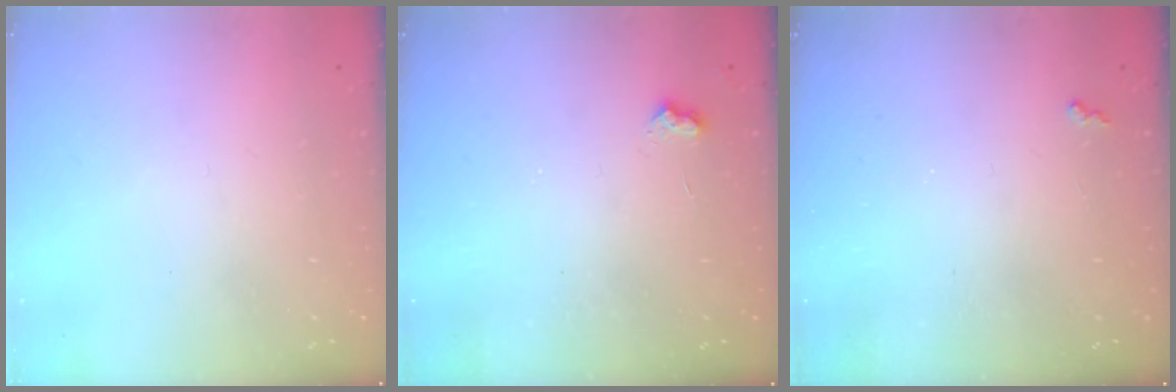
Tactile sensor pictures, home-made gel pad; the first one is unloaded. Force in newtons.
{"total": 3.6, "press": 3.5, "slide": 0.5}
{"total": 1.9, "press": 1.9, "slide": 0.5}